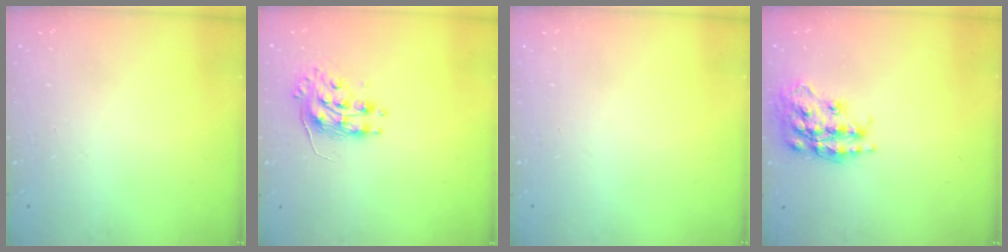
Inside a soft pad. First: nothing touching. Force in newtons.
{"total": 8.6, "press": 8.6, "slide": 0.3}
{"total": 0.0}
{"total": 17.0, "press": 16.9, "slide": 1.2}